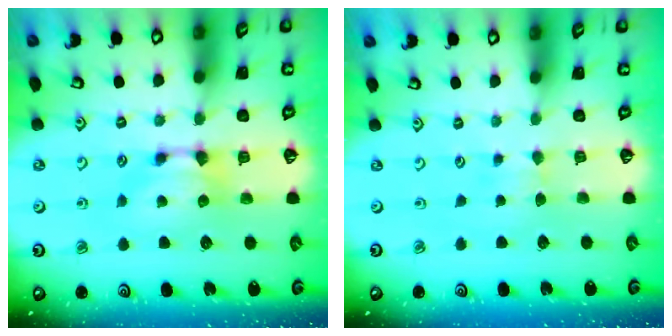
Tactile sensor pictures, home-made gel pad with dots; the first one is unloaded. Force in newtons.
{"total": 3.2, "press": 3.2, "slide": 0.3}